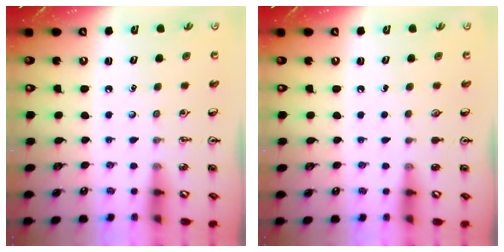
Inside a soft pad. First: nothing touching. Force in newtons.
{"total": 0.0}